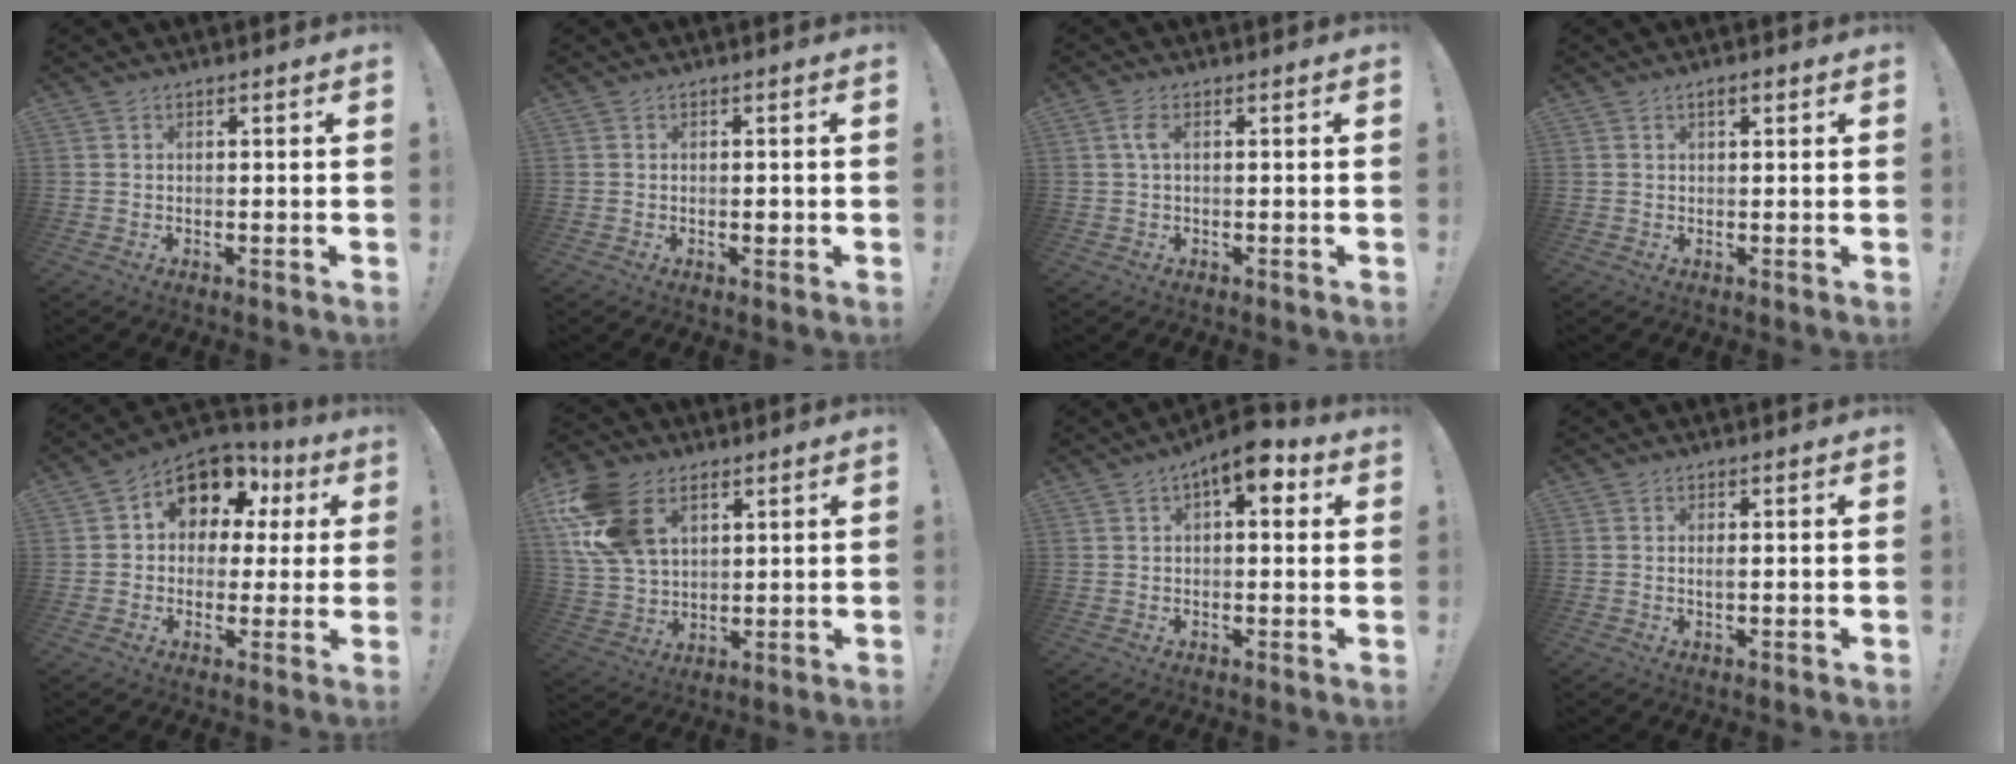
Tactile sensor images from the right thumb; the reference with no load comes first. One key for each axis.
{"total": 1.1, "fx": -0.3, "fy": 0.8, "fz": 0.8, "tx": -0.009, "ty": 0.002, "tz": -0.005}
{"total": 2.9, "fx": 0.3, "fy": 0.9, "fz": 2.7, "tx": -0.055, "ty": 0.006, "tz": 0.005}
{"total": 1.9, "fx": 1.2, "fy": 0.7, "fz": 1.4, "tx": -0.024, "ty": 0.000, "tz": 0.019}
{"total": 12.1, "fx": 6.0, "fy": 8.5, "fz": 6.3, "tx": -0.096, "ty": -0.036, "tz": 0.112}
{"total": 18.0, "fx": 7.5, "fy": 12.2, "fz": 10.9, "tx": -0.214, "ty": -0.022, "tz": 0.143}
{"total": 7.4, "fx": 3.1, "fy": 2.8, "fz": 6.1, "tx": -0.081, "ty": -0.011, "tz": 0.046}
{"total": 1.2, "fx": 0.0, "fy": 0.1, "fz": 1.2, "tx": -0.019, "ty": -0.003, "tz": -0.001}